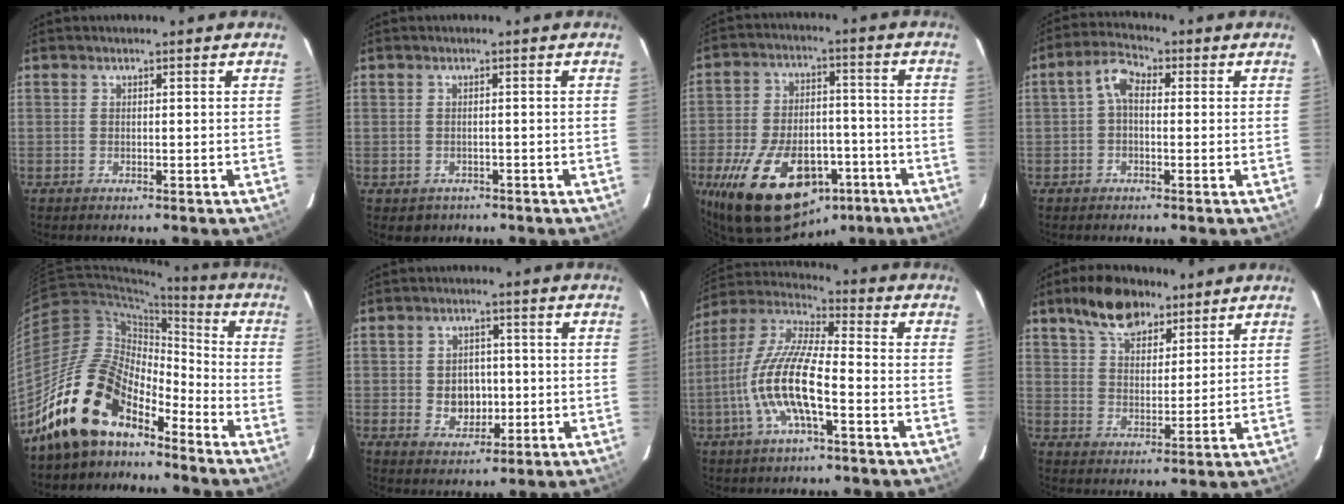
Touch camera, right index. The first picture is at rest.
{"total": 2.2, "force": [-1.2, 1.8, 0.5], "torque": [-0.016, 0.001, -0.006]}
{"total": 22.6, "force": [-12.4, 12.5, 14.2], "torque": [-0.279, -0.002, -0.176]}
{"total": 4.1, "force": [0.0, 2.6, 3.2], "torque": [-0.064, 0.018, -0.002]}
{"total": 15.3, "force": [-12.1, 6.4, 7.0], "torque": [-0.130, 0.016, -0.229]}
{"total": 5.8, "force": [-0.5, 4.9, 3.0], "torque": [-0.059, 0.009, 0.004]}
{"total": 14.2, "force": [-4.6, 3.3, 13.0], "torque": [-0.266, 0.000, -0.094]}
{"total": 11.1, "force": [7.8, 5.5, 5.7], "torque": [-0.103, 0.023, 0.137]}